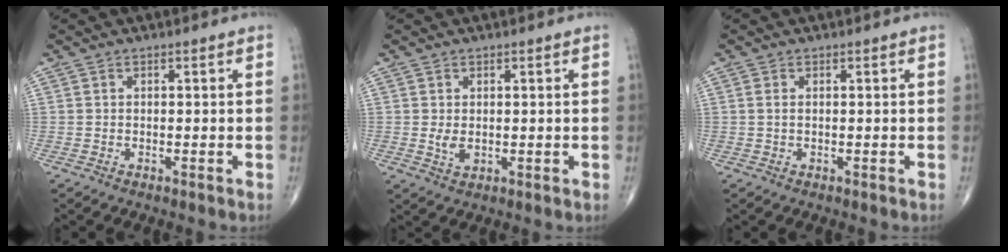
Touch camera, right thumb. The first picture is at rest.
{"total": 2.5, "force": [0.2, 1.6, 1.9], "torque": [-0.034, -0.008, 0.008]}
{"total": 0.9, "force": [0.2, 0.4, 0.7], "torque": [-0.021, 0.004, 0.006]}